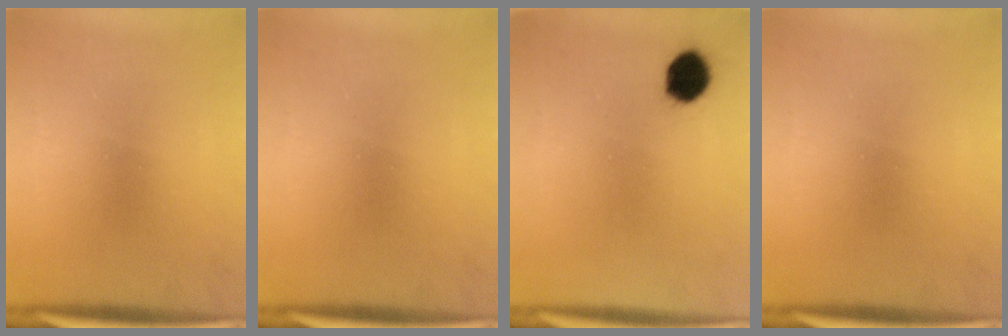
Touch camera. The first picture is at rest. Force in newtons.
{"total": 0.0}
{"total": 6.1}
{"total": 0.0}